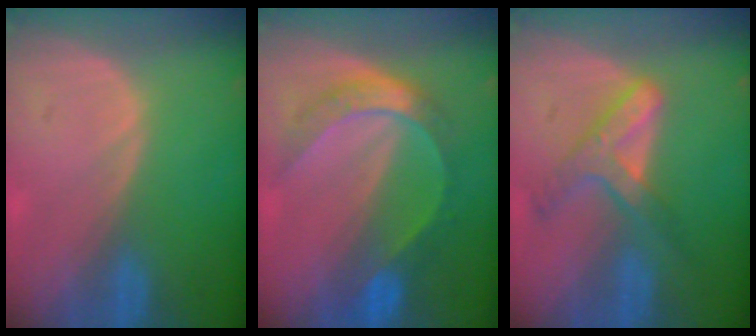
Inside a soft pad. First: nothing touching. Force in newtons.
{"total": 7.0, "press": 7.0, "slide": 0.6}
{"total": 6.6, "press": 5.8, "slide": 3.3}